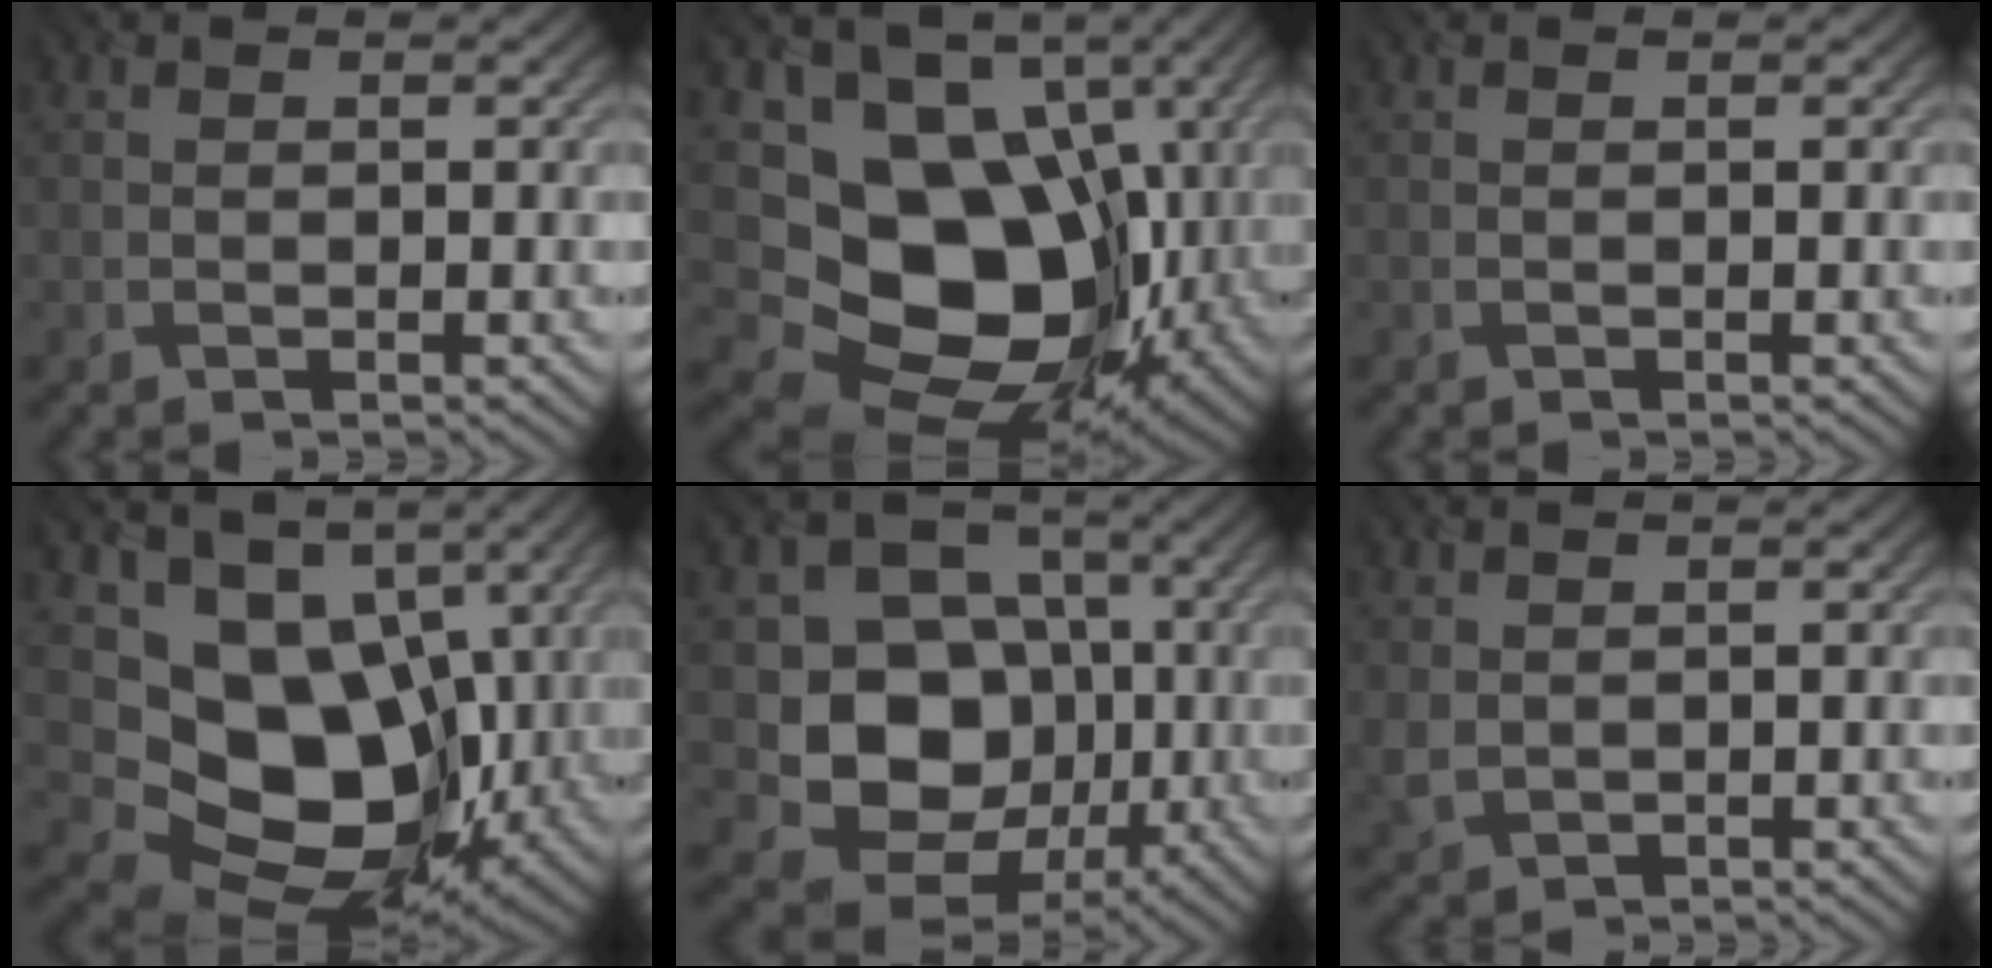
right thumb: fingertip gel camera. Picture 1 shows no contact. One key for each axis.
{"total": 17.0, "fx": -1.7, "fy": 13.0, "fz": 10.9, "tx": -0.194, "ty": -0.036, "tz": -0.011}
{"total": 0.0}
{"total": 14.2, "fx": -0.2, "fy": 10.8, "fz": 9.2, "tx": -0.152, "ty": -0.029, "tz": -0.004}
{"total": 11.9, "fx": -1.5, "fy": 10.0, "fz": 6.3, "tx": -0.125, "ty": -0.017, "tz": -0.036}
{"total": 2.1, "fx": 0.6, "fy": 1.6, "fz": 1.1, "tx": -0.036, "ty": -0.004, "tz": 0.018}